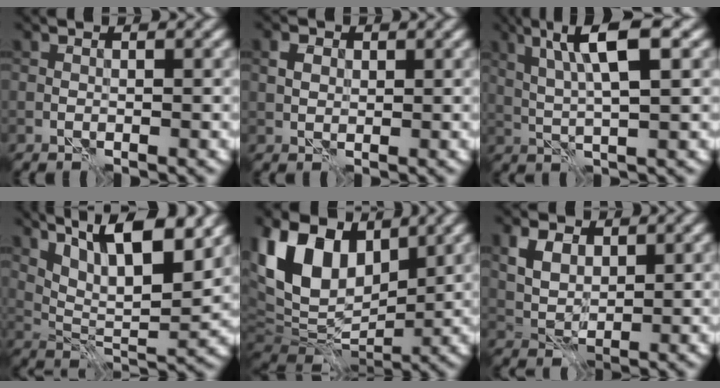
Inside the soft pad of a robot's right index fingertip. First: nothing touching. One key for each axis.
{"total": 1.7, "fx": 0.3, "fy": 1.4, "fz": 0.9, "tx": -0.017, "ty": 0.002, "tz": 0.004}
{"total": 6.6, "fx": 2.5, "fy": 1.2, "fz": 6.0, "tx": -0.111, "ty": 0.008, "tz": 0.047}
{"total": 11.5, "fx": 6.8, "fy": 3.7, "fz": 8.5, "tx": -0.131, "ty": 0.005, "tz": 0.100}
{"total": 12.4, "fx": 4.5, "fy": 8.1, "fz": 8.3, "tx": -0.171, "ty": 0.012, "tz": 0.084}
{"total": 3.7, "fx": 1.5, "fy": 2.5, "fz": 2.3, "tx": -0.046, "ty": -0.006, "tz": 0.025}